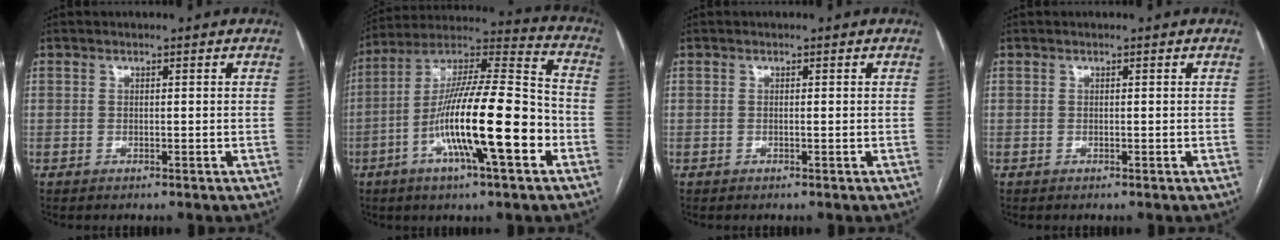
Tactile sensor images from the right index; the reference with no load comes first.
{"total": 19.7, "force": [-6.2, 2.2, 18.6], "torque": [-0.333, -0.001, -0.107]}
{"total": 0.0}
{"total": 0.0}